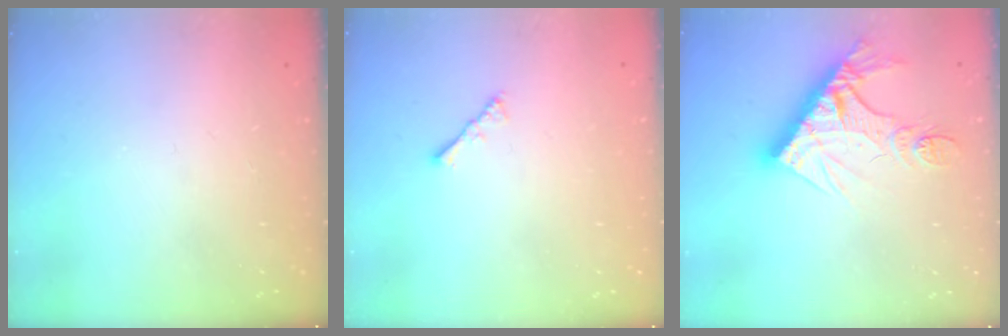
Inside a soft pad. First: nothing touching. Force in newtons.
{"total": 2.1, "press": 2.0, "slide": 0.4}
{"total": 13.1, "press": 13.1, "slide": 1.4}